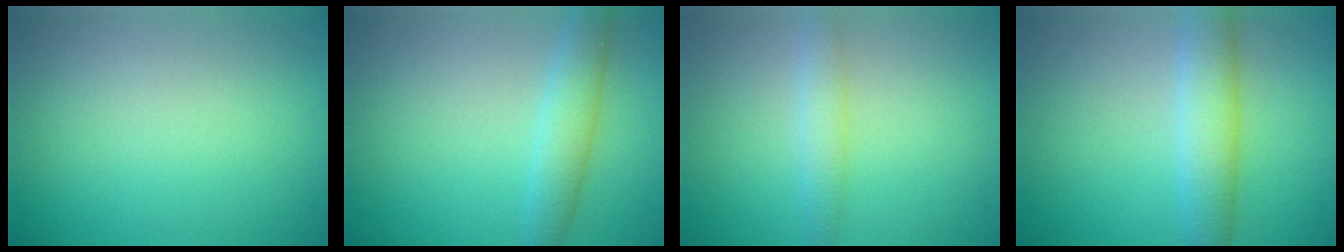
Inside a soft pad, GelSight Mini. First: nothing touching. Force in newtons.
{"total": 2.9, "press": 2.9, "slide": 0.1}
{"total": 1.9, "press": 1.9, "slide": 0.1}
{"total": 4.1, "press": 4.1, "slide": 0.1}